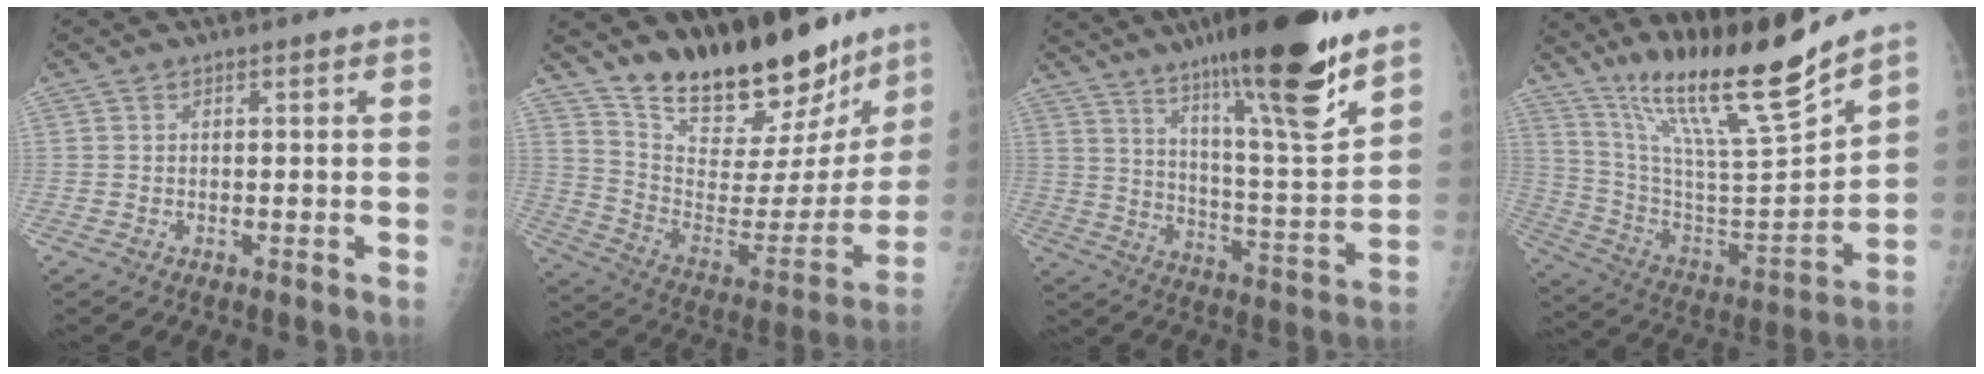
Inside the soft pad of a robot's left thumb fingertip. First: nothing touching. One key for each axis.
{"total": 24.4, "fx": 20.2, "fy": 8.7, "fz": 10.6, "tx": -0.128, "ty": -0.113, "tz": 0.314}
{"total": 24.1, "fx": 16.9, "fy": 2.7, "fz": 17.0, "tx": -0.247, "ty": -0.073, "tz": 0.272}
{"total": 21.9, "fx": 17.5, "fy": 1.1, "fz": 13.1, "tx": -0.193, "ty": -0.096, "tz": 0.319}